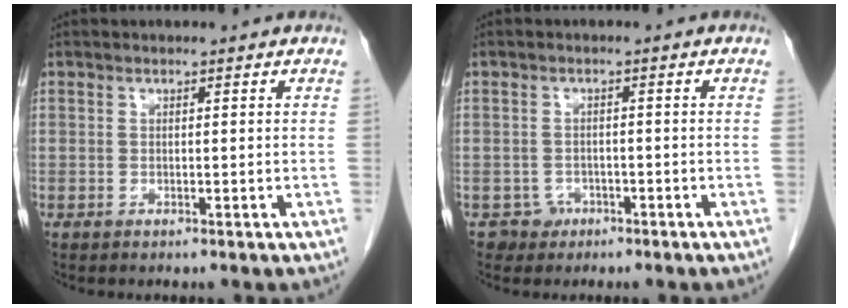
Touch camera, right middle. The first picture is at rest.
{"total": 2.2, "force": [-1.3, 1.8, -0.2], "torque": [0.008, 0.012, -0.020]}